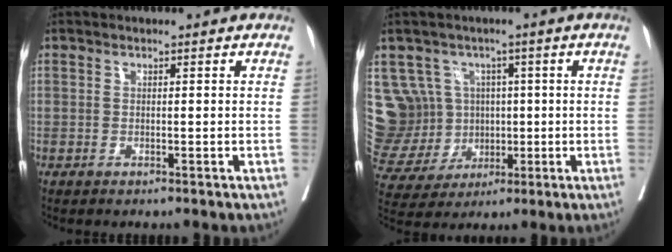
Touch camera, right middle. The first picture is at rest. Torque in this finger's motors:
{"motor_torque": [-0.13, -0.01, -0.09, -0.04]}